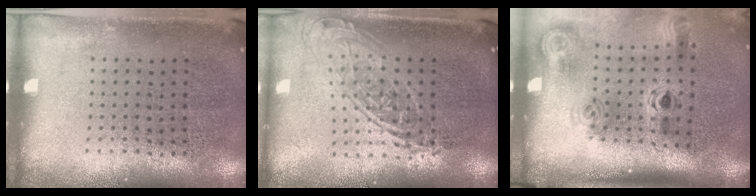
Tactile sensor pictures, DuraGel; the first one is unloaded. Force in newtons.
{"total": 1.7, "press": 1.3, "slide": 1.1}
{"total": 2.0, "press": 1.4, "slide": 1.5}